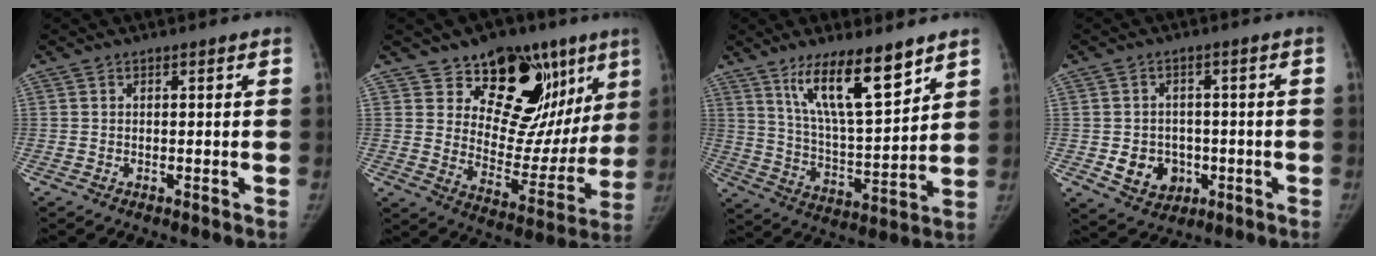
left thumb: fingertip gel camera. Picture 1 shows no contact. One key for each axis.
{"total": 23.1, "fx": 12.6, "fy": 13.2, "fz": 14.2, "tx": -0.126, "ty": -0.048, "tz": 0.191}
{"total": 15.1, "fx": 9.8, "fy": 3.7, "fz": 10.9, "tx": -0.169, "ty": -0.063, "tz": 0.185}
{"total": 7.2, "fx": -1.6, "fy": 6.2, "fz": 3.2, "tx": -0.018, "ty": 0.008, "tz": -0.014}